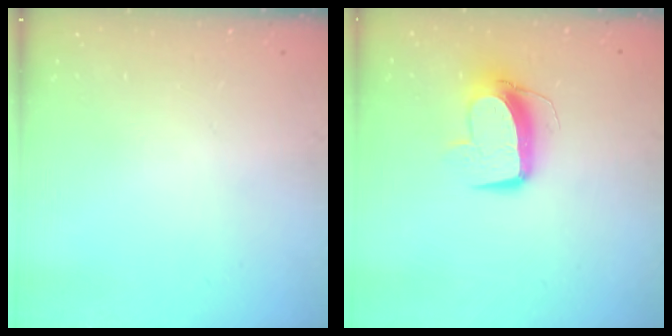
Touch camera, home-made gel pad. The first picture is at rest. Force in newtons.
{"total": 10.4, "press": 10.3, "slide": 1.0}